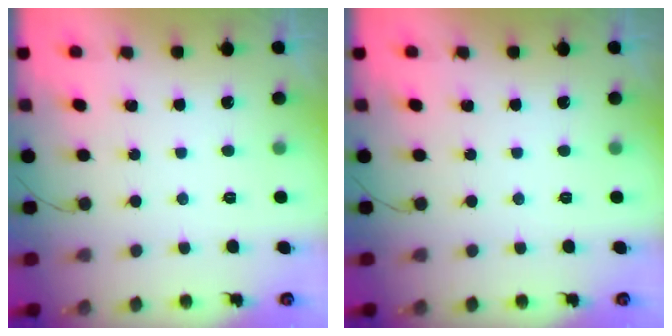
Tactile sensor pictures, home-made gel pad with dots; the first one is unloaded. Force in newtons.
{"total": 0.0}